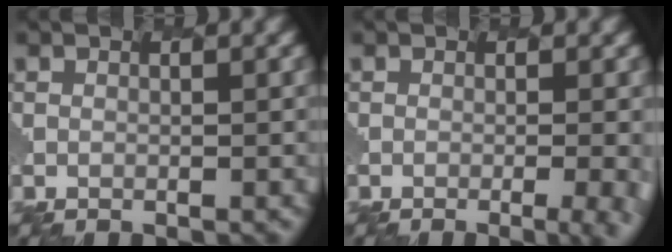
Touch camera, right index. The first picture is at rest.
{"total": 6.1, "force": [-2.4, 2.2, 5.2], "torque": [-0.053, -0.002, -0.022]}